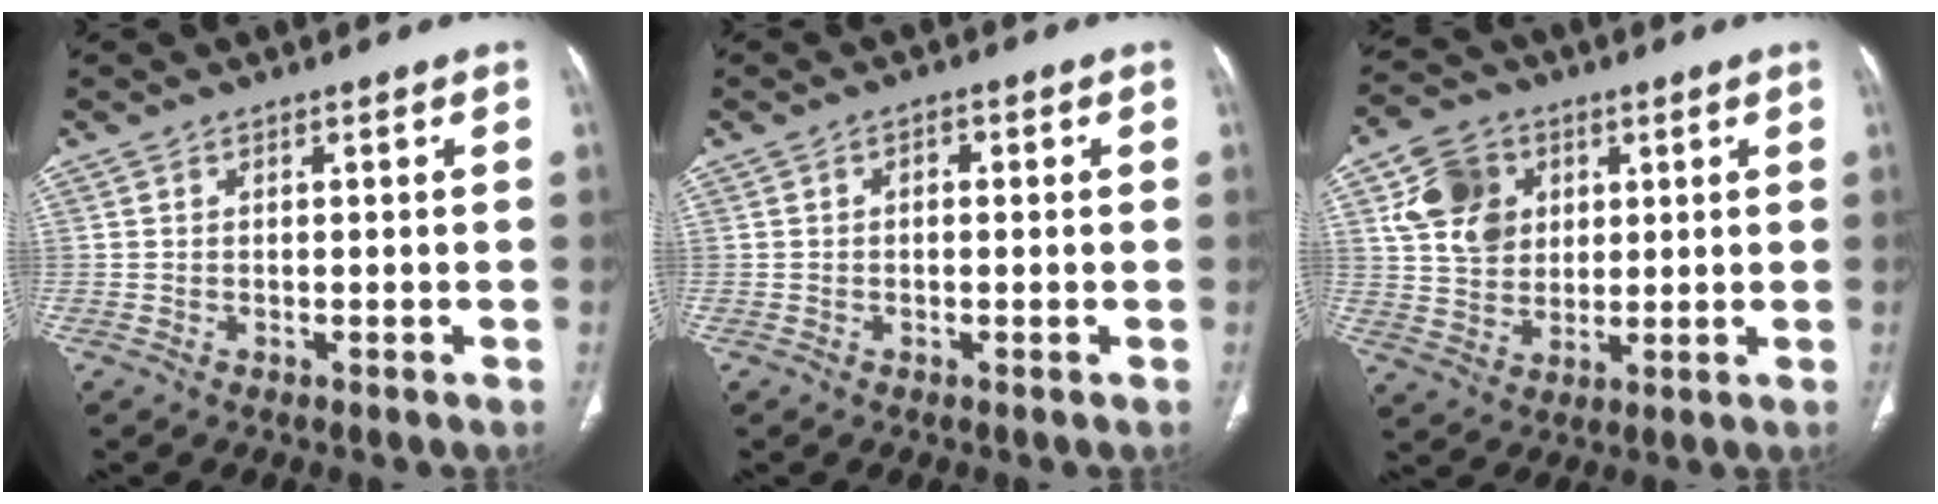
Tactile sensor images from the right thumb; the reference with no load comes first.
{"total": 2.2, "force": [0.2, 1.3, 1.7], "torque": [-0.020, 0.008, -0.001]}
{"total": 11.7, "force": [3.7, 9.4, 5.9], "torque": [-0.079, -0.006, 0.073]}